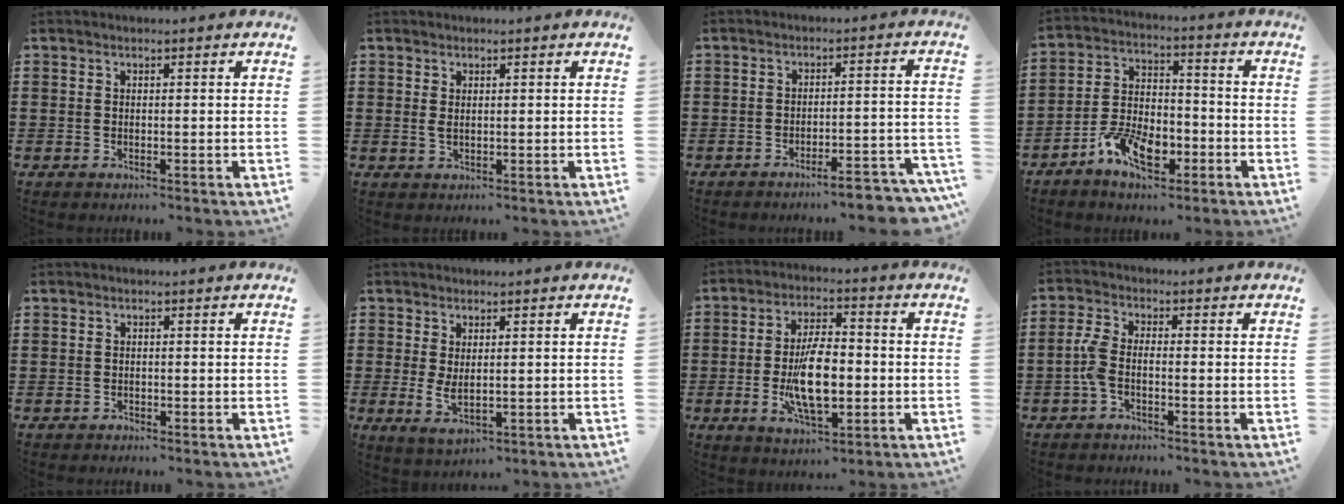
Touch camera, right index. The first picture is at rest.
{"total": 1.2, "force": [0.4, 0.6, 0.9], "torque": [-0.020, 0.005, 0.006]}
{"total": 4.7, "force": [-4.1, 0.2, 2.2], "torque": [-0.035, -0.010, -0.078]}
{"total": 8.4, "force": [-4.6, 4.4, 5.4], "torque": [-0.119, 0.012, -0.088]}
{"total": 0.5, "force": [-0.3, 0.4, -0.1], "torque": [0.001, 0.006, -0.009]}
{"total": 3.5, "force": [0.6, 1.5, 3.2], "torque": [-0.078, -0.004, 0.008]}
{"total": 10.9, "force": [-1.9, 4.6, 9.7], "torque": [-0.195, -0.009, -0.036]}
{"total": 3.4, "force": [-1.2, 1.4, 2.8], "torque": [-0.080, -0.005, -0.032]}